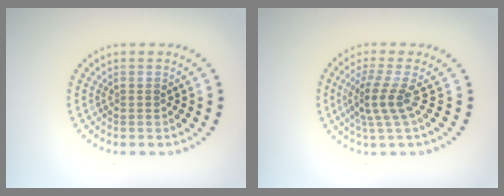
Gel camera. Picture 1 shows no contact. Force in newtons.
{"total": 2.9, "press": 1.9, "slide": 2.2}